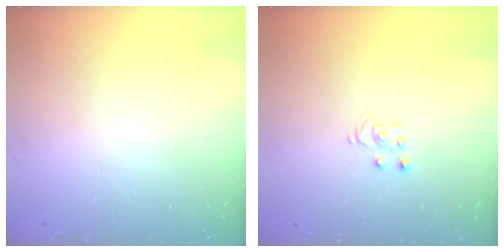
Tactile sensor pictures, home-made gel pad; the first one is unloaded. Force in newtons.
{"total": 3.9, "press": 3.9, "slide": 0.1}